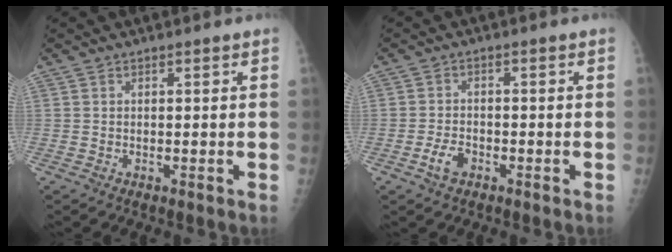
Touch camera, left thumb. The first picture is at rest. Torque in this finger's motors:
{"motor_torque": [-0.33, 0.34, 0.31, 0.19, 0.02]}